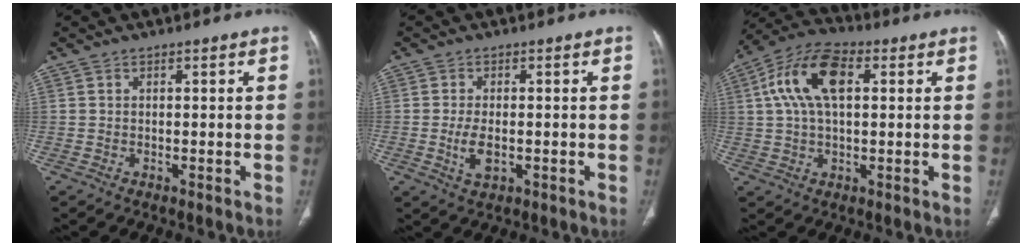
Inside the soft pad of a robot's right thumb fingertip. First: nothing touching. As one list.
[{"total": 4.1, "force": [-0.9, 2.1, 3.4], "torque": [-0.072, -0.004, -0.013]}, {"total": 12.9, "force": [3.1, 6.7, 10.5], "torque": [-0.209, 0.025, 0.053]}]